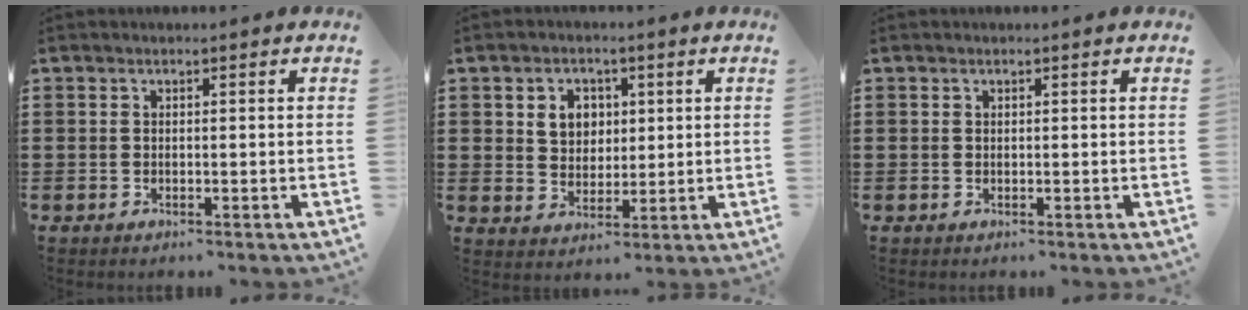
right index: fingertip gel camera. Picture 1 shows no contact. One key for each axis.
{"total": 4.8, "fx": 1.5, "fy": 4.0, "fz": 2.1, "tx": -0.049, "ty": 0.012, "tz": 0.022}
{"total": 0.0}